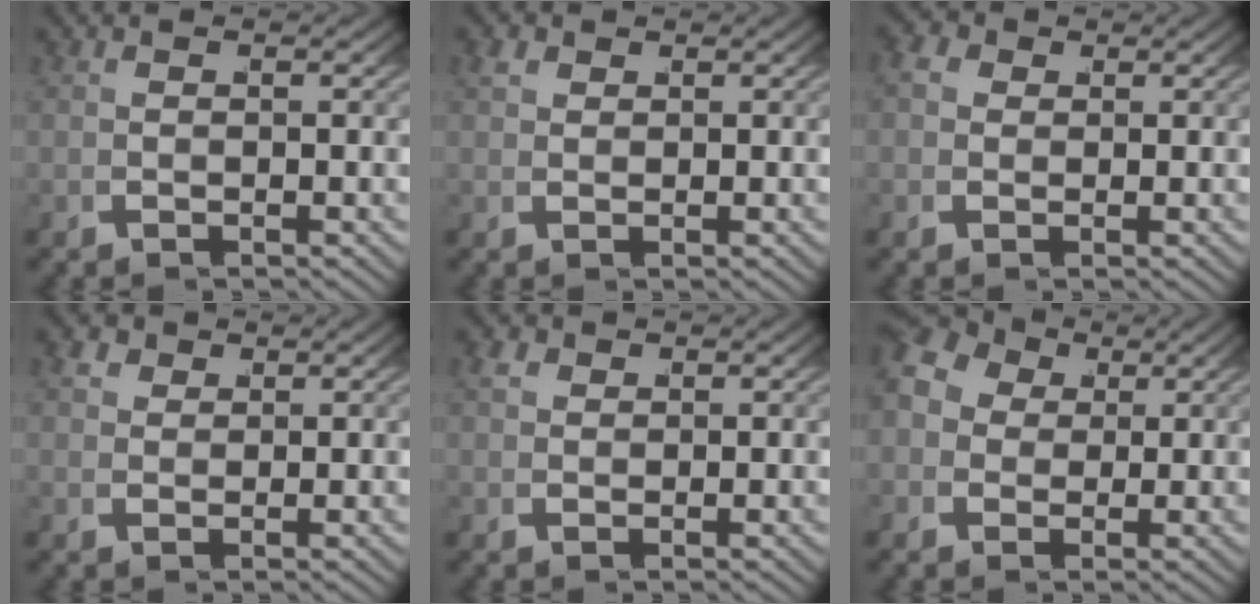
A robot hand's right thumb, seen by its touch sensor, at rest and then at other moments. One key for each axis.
{"total": 1.6, "fx": 0.9, "fy": 1.2, "fz": 0.5, "tx": -0.016, "ty": -0.004, "tz": 0.023}
{"total": 2.6, "fx": 0.8, "fy": 2.3, "fz": 0.9, "tx": -0.022, "ty": 0.002, "tz": 0.008}
{"total": 2.3, "fx": 1.3, "fy": 1.8, "fz": 0.7, "tx": -0.020, "ty": -0.003, "tz": 0.029}
{"total": 1.8, "fx": 0.9, "fy": 1.5, "fz": 0.6, "tx": -0.020, "ty": -0.004, "tz": 0.021}
{"total": 8.2, "fx": 2.5, "fy": 6.5, "fz": 4.3, "tx": -0.081, "ty": 0.008, "tz": 0.030}